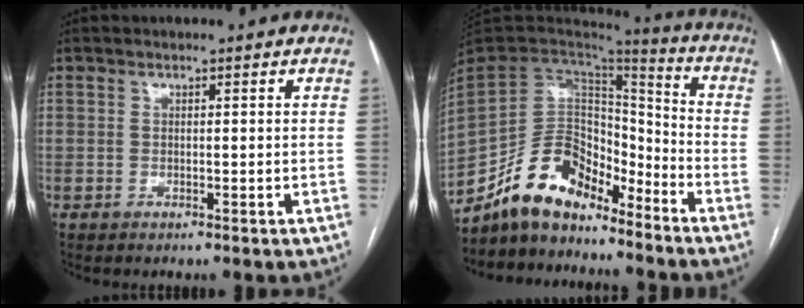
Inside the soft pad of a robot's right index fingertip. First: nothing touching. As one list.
[{"total": 13.6, "force": [-10.7, 6.0, 5.9], "torque": [-0.110, 0.039, -0.197]}]